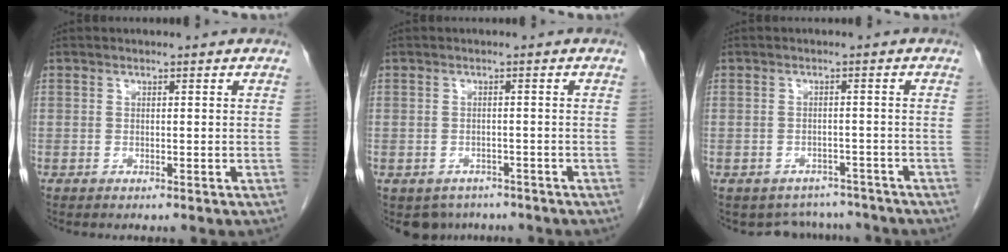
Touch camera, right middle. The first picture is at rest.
{"total": 4.2, "force": [-3.2, 2.7, 0.3], "torque": [0.002, 0.004, -0.043]}
{"total": 6.6, "force": [-5.8, 3.1, -0.2], "torque": [0.009, 0.020, -0.068]}